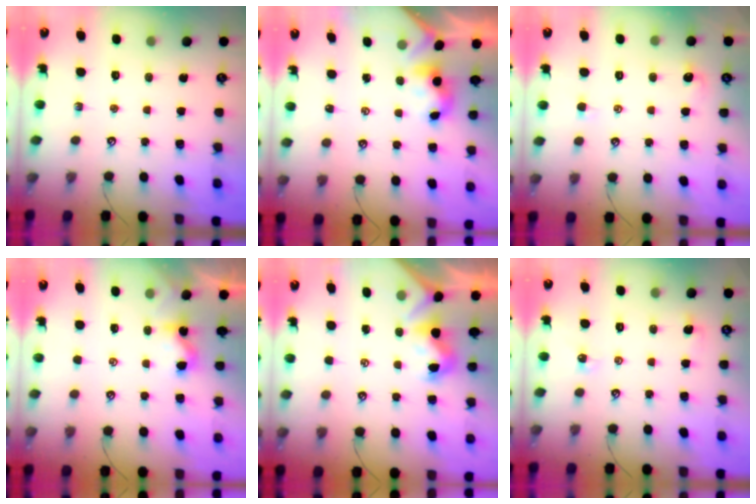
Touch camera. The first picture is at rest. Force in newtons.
{"total": 2.3, "press": 2.3, "slide": 0.2}
{"total": 1.4, "press": 1.3, "slide": 0.4}
{"total": 1.9, "press": 1.9, "slide": 0.2}
{"total": 0.8, "press": 0.5, "slide": 0.6}
{"total": 2.2, "press": 2.2, "slide": 0.4}